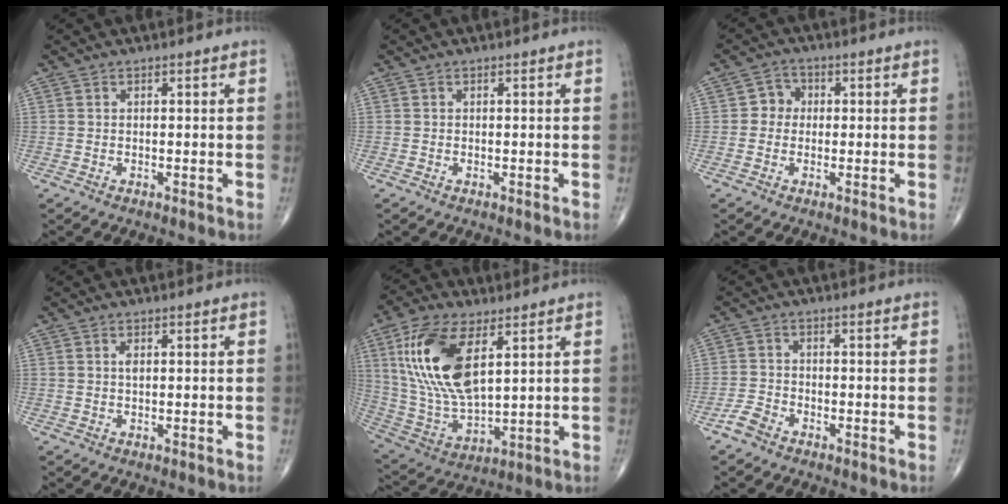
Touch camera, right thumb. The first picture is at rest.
{"total": 0.0}
{"total": 3.4, "force": [0.0, 3.1, 1.3], "torque": [0.002, 0.010, -0.010]}
{"total": 1.0, "force": [0.2, 0.5, 0.9], "torque": [-0.011, 0.001, 0.003]}
{"total": 18.6, "force": [6.3, 8.6, 15.2], "torque": [-0.303, -0.021, 0.127]}
{"total": 3.1, "force": [-2.3, 1.6, 1.3], "torque": [-0.026, 0.011, -0.047]}